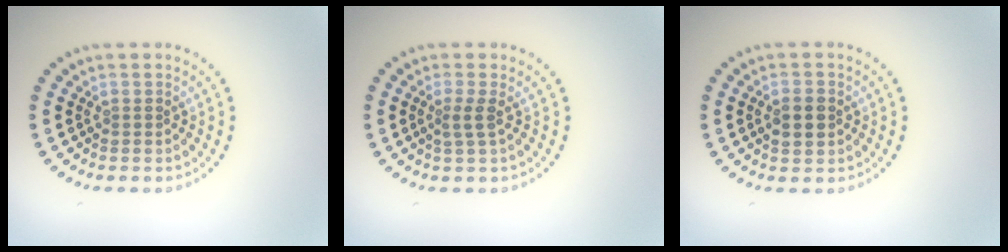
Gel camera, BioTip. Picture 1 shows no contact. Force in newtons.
{"total": 1.4, "press": 0.9, "slide": 1.1}
{"total": 2.4, "press": 2.4, "slide": 0.1}